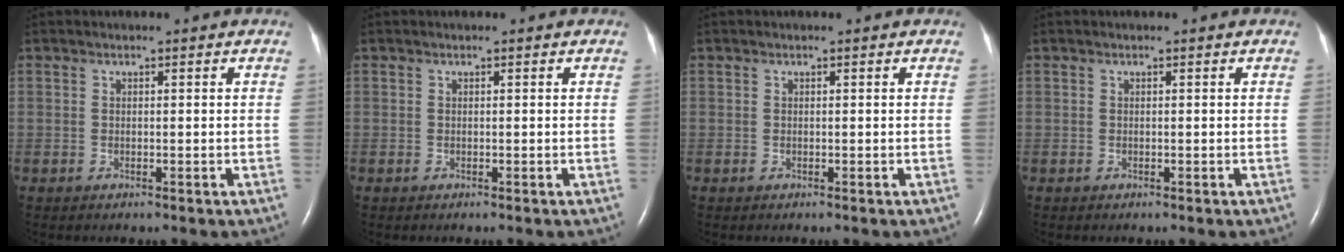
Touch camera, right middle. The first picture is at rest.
{"total": 0.0}
{"total": 0.0}
{"total": 0.0}